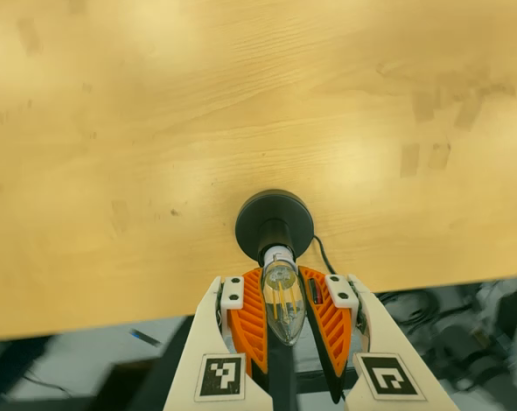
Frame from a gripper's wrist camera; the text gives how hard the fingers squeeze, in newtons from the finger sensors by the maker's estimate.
{"total": 14.3, "left": 15.6, "right": 12.9}